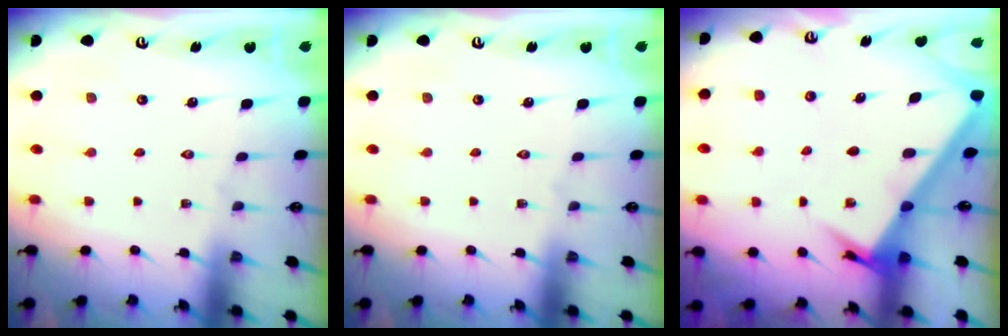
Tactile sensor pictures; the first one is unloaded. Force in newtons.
{"total": 0.0}
{"total": 4.2, "press": 4.1, "slide": 0.5}